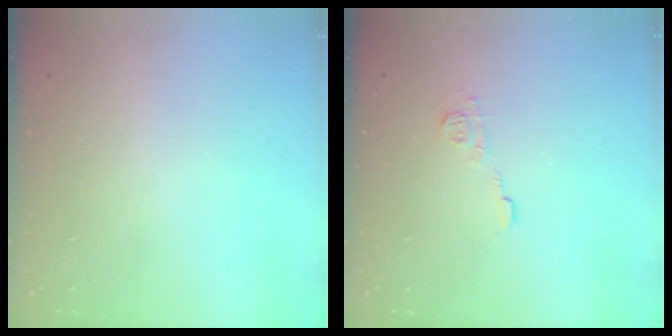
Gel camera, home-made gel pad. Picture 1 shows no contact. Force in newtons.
{"total": 7.0, "press": 7.0, "slide": 0.6}